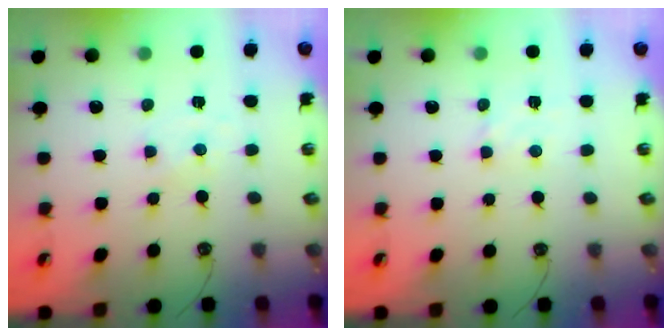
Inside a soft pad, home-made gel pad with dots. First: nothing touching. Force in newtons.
{"total": 3.3, "press": 3.3, "slide": 0.4}